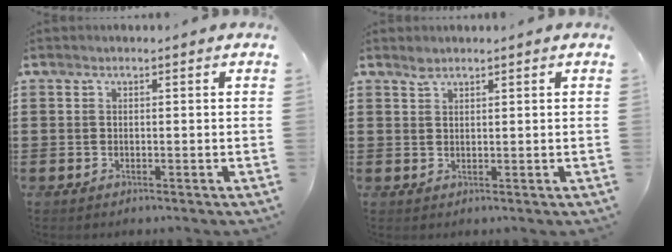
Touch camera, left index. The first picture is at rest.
{"total": 1.4, "force": [1.3, 0.5, 0.4], "torque": [-0.011, 0.002, 0.024]}